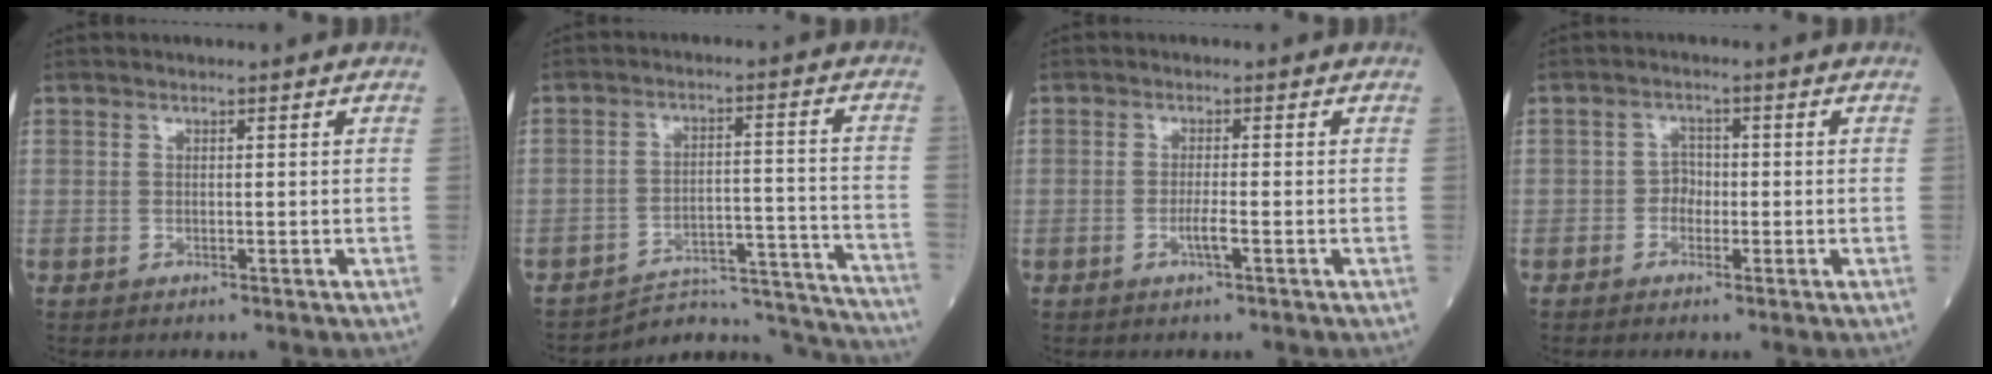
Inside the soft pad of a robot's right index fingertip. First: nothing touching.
{"total": 16.4, "force": [-16.3, 1.3, 1.2], "torque": [0.008, 0.042, -0.217]}
{"total": 2.2, "force": [-0.8, -0.6, 2.0], "torque": [-0.042, -0.003, -0.017]}
{"total": 1.6, "force": [-0.5, 1.0, 1.1], "torque": [-0.012, 0.006, -0.010]}